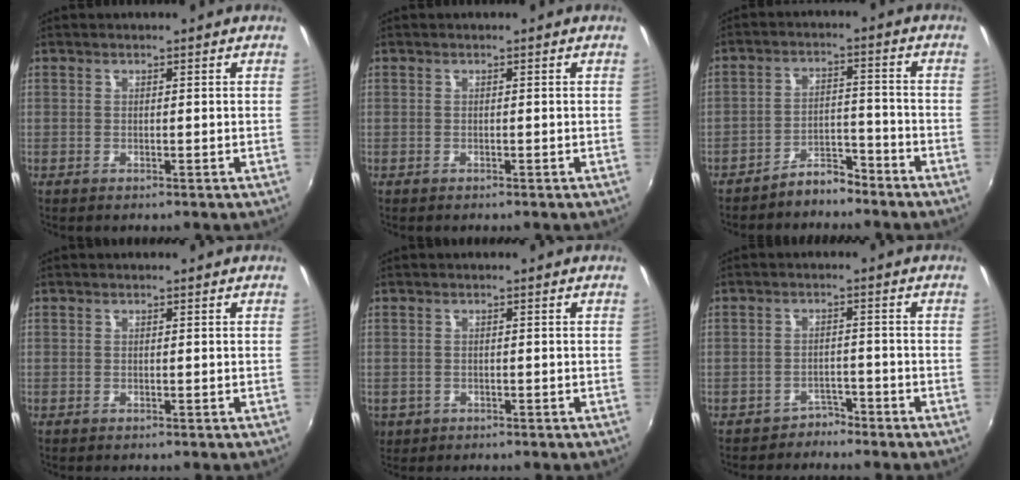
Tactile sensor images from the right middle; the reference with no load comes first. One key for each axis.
{"total": 0.0}
{"total": 5.0, "fx": -4.7, "fy": 1.4, "fz": 1.1, "tx": -0.025, "ty": 0.016, "tz": -0.073}
{"total": 0.0}
{"total": 3.9, "fx": -1.1, "fy": 3.4, "fz": 1.6, "tx": -0.038, "ty": -0.007, "tz": -0.013}
{"total": 2.7, "fx": -2.4, "fy": 1.2, "fz": -0.4, "tx": 0.007, "ty": 0.010, "tz": -0.040}